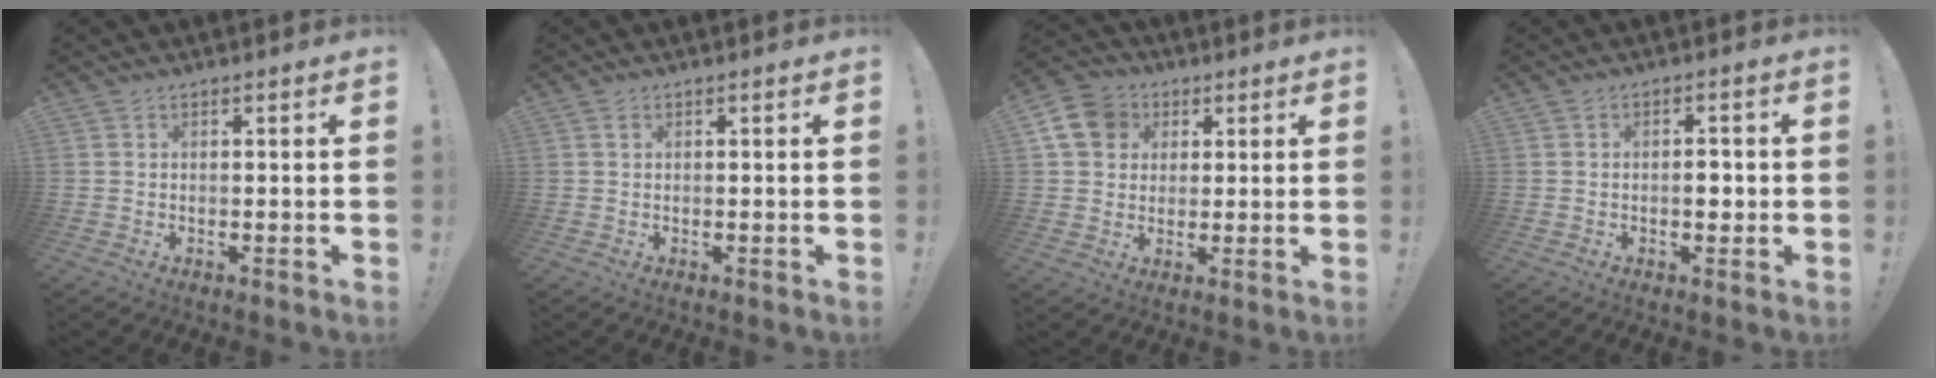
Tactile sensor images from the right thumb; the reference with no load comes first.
{"total": 0.8, "force": [0.4, 0.4, 0.6], "torque": [-0.005, -0.002, 0.006]}
{"total": 11.3, "force": [3.6, 9.7, 4.7], "torque": [-0.074, -0.008, 0.074]}
{"total": 3.4, "force": [-0.8, 2.0, 2.6], "torque": [-0.023, -0.001, -0.019]}